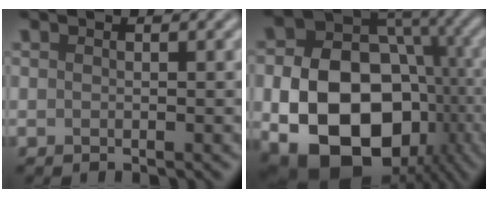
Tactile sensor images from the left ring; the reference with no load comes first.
{"total": 15.5, "force": [-4.0, 11.1, 10.1], "torque": [-0.164, -0.031, -0.068]}